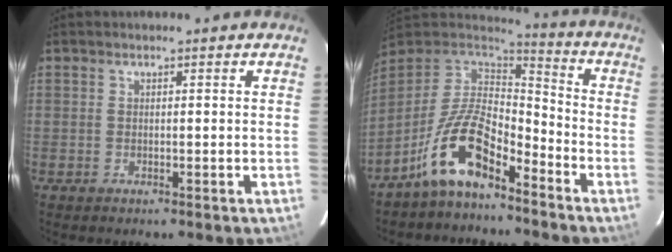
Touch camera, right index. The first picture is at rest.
{"total": 12.0, "force": [-7.8, 4.3, 8.0], "torque": [-0.163, 0.024, -0.150]}